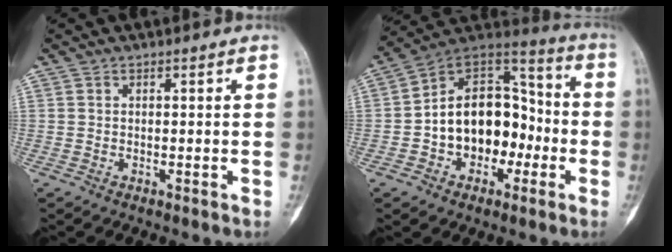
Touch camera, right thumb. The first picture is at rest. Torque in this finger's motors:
{"motor_torque": [0.04, 1.14, 0.80, -0.65, 0.37]}